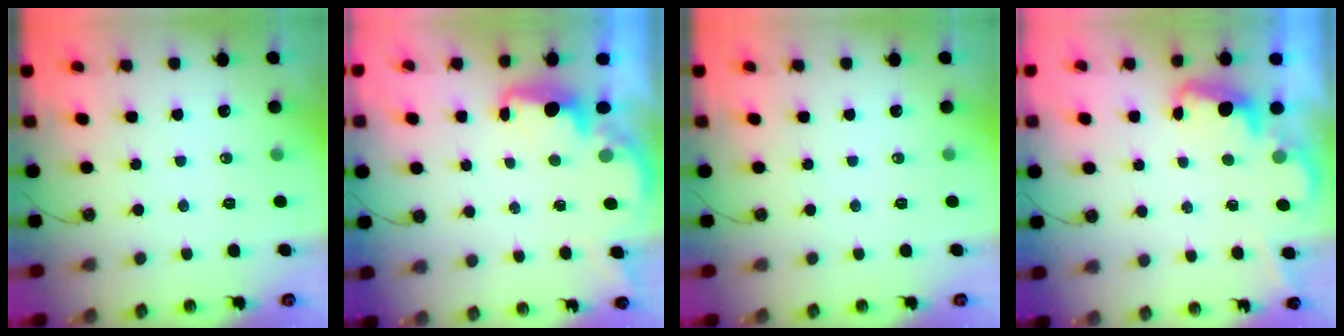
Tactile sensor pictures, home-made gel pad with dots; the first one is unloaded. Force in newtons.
{"total": 2.2, "press": 2.1, "slide": 0.9}
{"total": 0.0}
{"total": 2.3, "press": 2.2, "slide": 0.5}